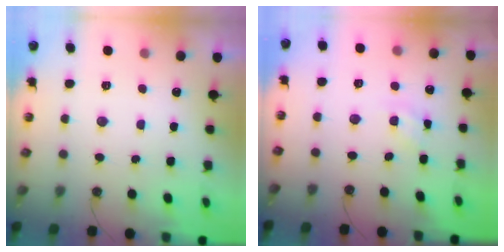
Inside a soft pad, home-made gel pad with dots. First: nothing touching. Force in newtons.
{"total": 3.2, "press": 3.1, "slide": 0.5}